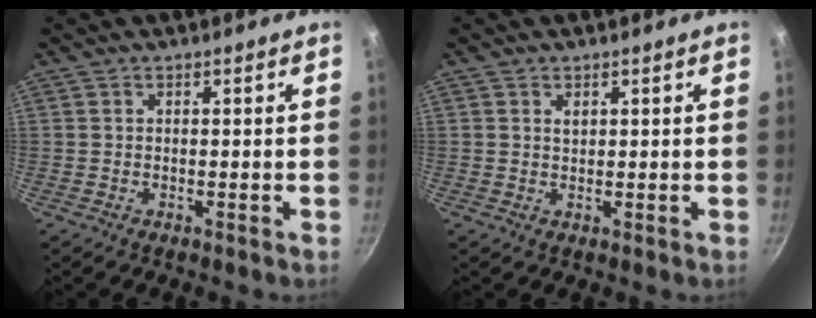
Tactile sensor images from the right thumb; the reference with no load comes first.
{"total": 1.2, "force": [0.6, 0.8, 0.7], "torque": [-0.010, 0.001, 0.010]}